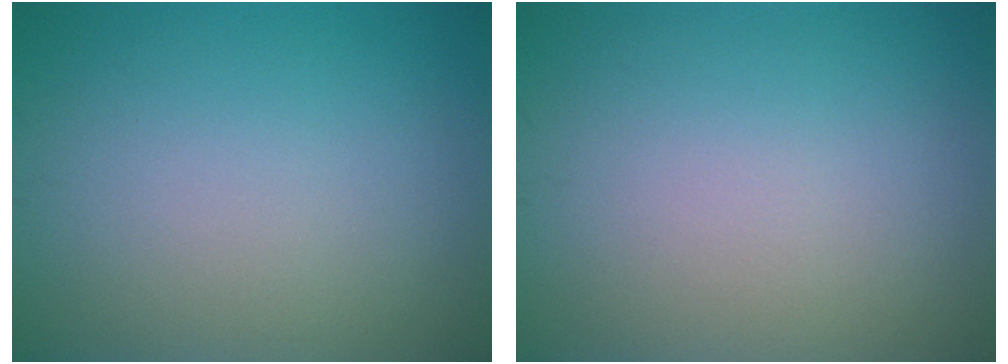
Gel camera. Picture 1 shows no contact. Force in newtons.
{"total": 0.0}